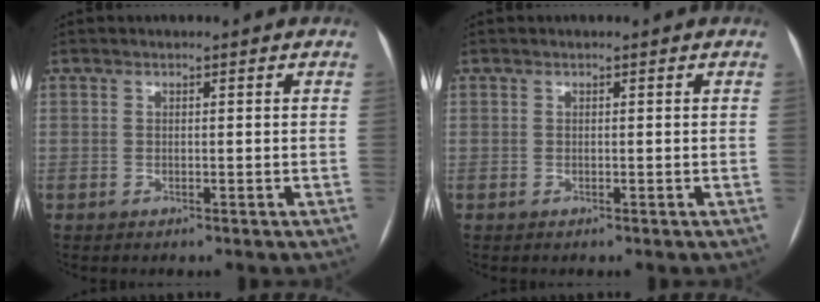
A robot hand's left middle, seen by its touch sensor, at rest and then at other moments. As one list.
[{"total": 0.0}]